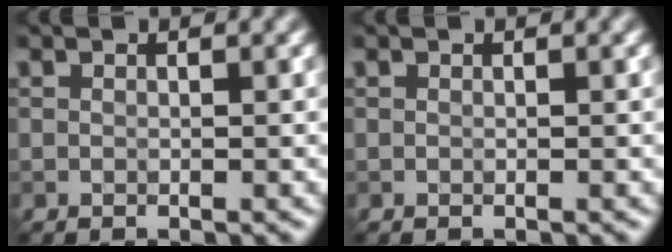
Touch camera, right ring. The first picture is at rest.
{"total": 0.0}